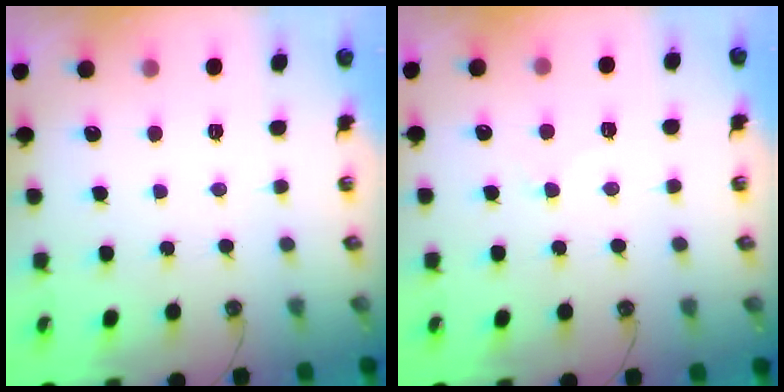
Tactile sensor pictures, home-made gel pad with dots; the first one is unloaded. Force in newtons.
{"total": 1.1, "press": 1.0, "slide": 0.5}